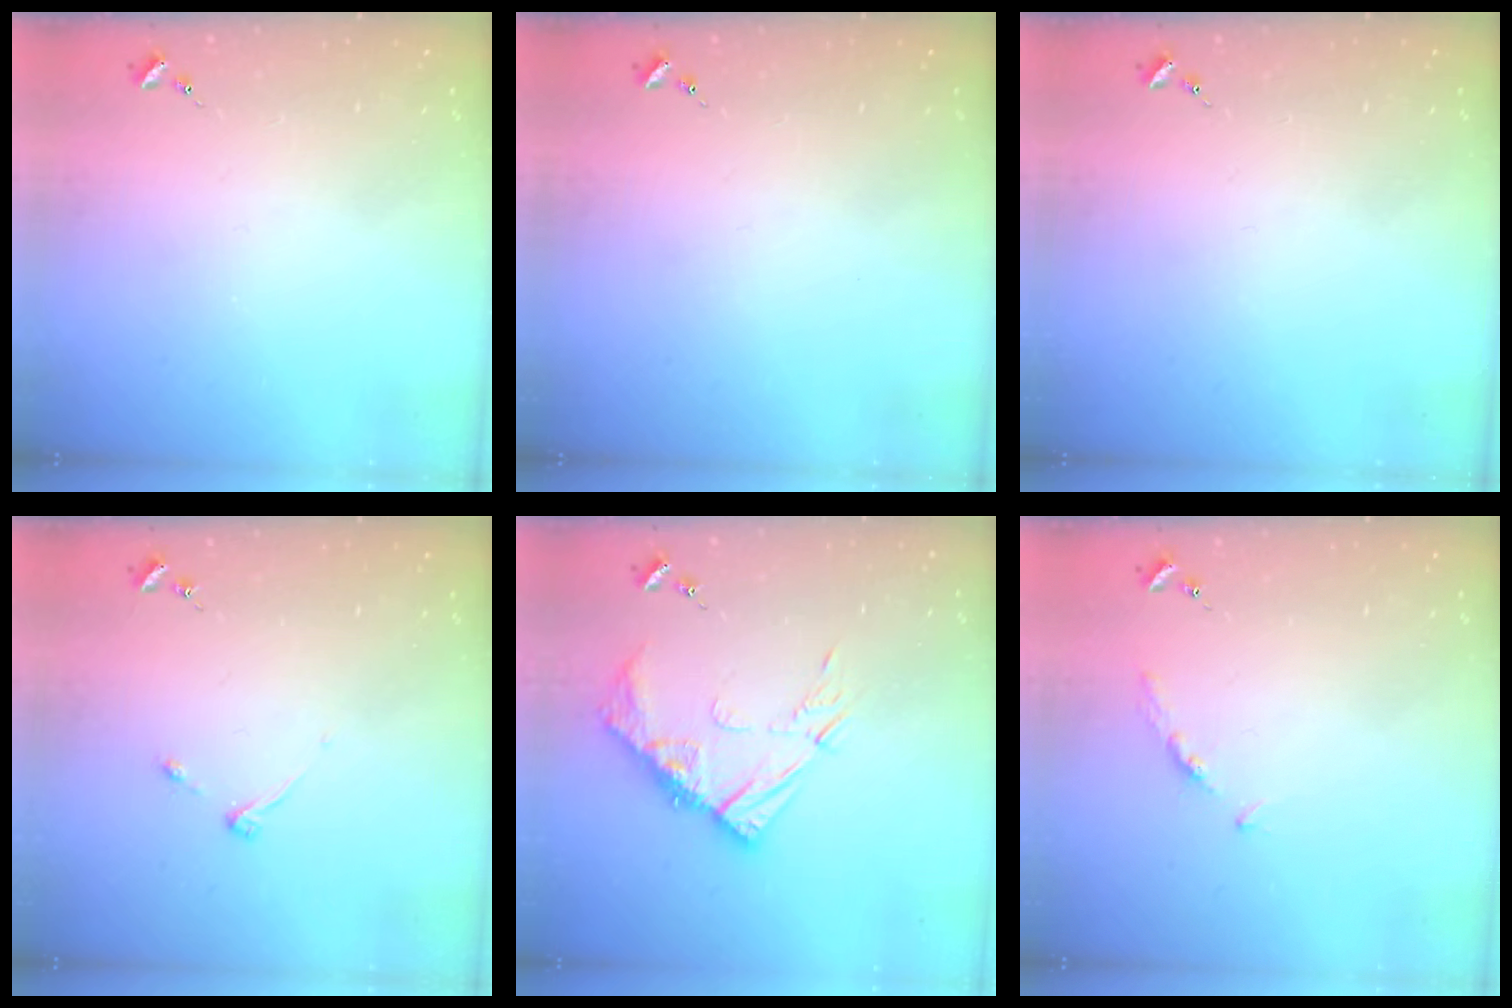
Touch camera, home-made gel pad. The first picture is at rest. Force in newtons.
{"total": 0.0}
{"total": 0.0}
{"total": 3.9, "press": 3.8, "slide": 0.6}
{"total": 12.2, "press": 12.1, "slide": 0.9}
{"total": 3.5, "press": 3.5, "slide": 0.5}